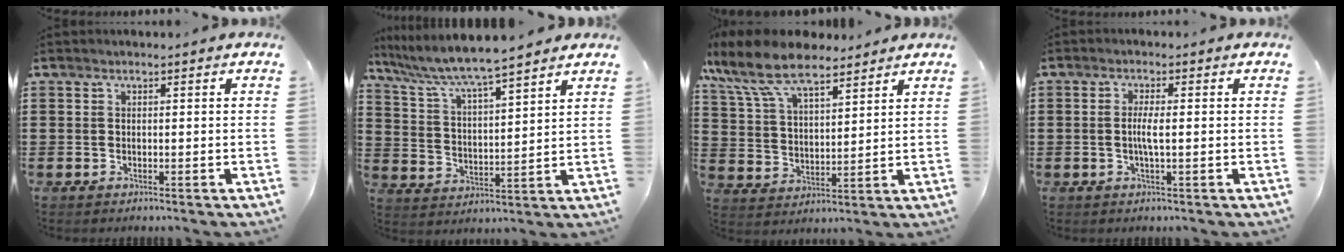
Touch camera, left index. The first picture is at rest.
{"total": 6.2, "force": [5.6, 0.1, 2.6], "torque": [-0.078, -0.032, 0.091]}
{"total": 10.6, "force": [8.3, 3.8, 5.3], "torque": [-0.135, -0.024, 0.152]}
{"total": 3.1, "force": [-0.2, 0.2, 3.0], "torque": [-0.063, -0.008, -0.007]}